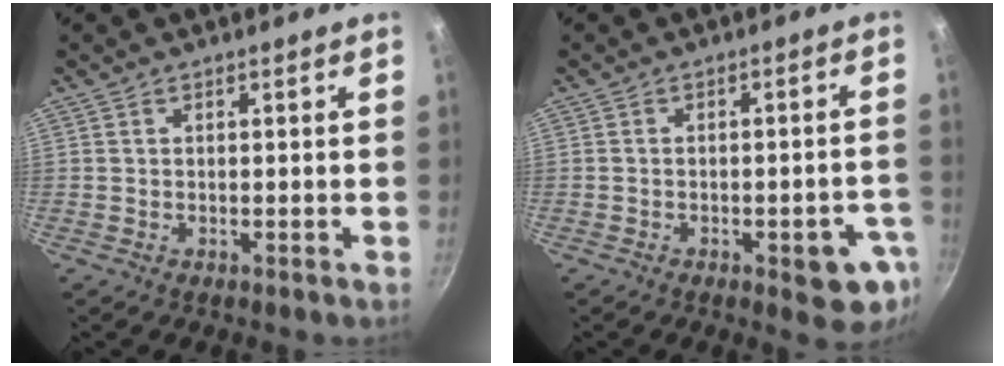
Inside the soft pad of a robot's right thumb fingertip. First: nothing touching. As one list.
[{"total": 8.7, "force": [-3.5, 3.3, 7.3], "torque": [-0.057, 0.017, -0.039]}]